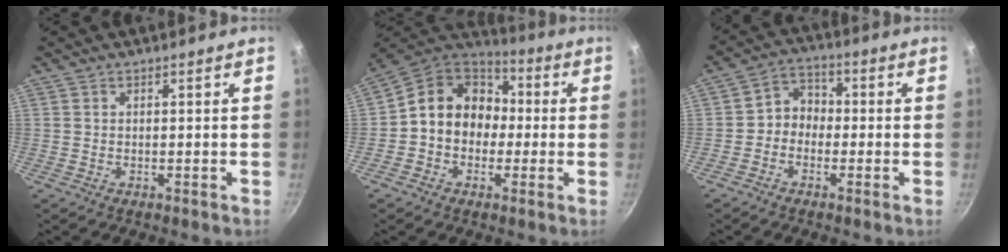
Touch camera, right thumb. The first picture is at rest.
{"total": 14.0, "force": [-0.2, 11.8, 7.6], "torque": [-0.079, 0.040, -0.023]}
{"total": 5.1, "force": [-1.3, 4.3, 2.5], "torque": [-0.013, 0.026, -0.037]}